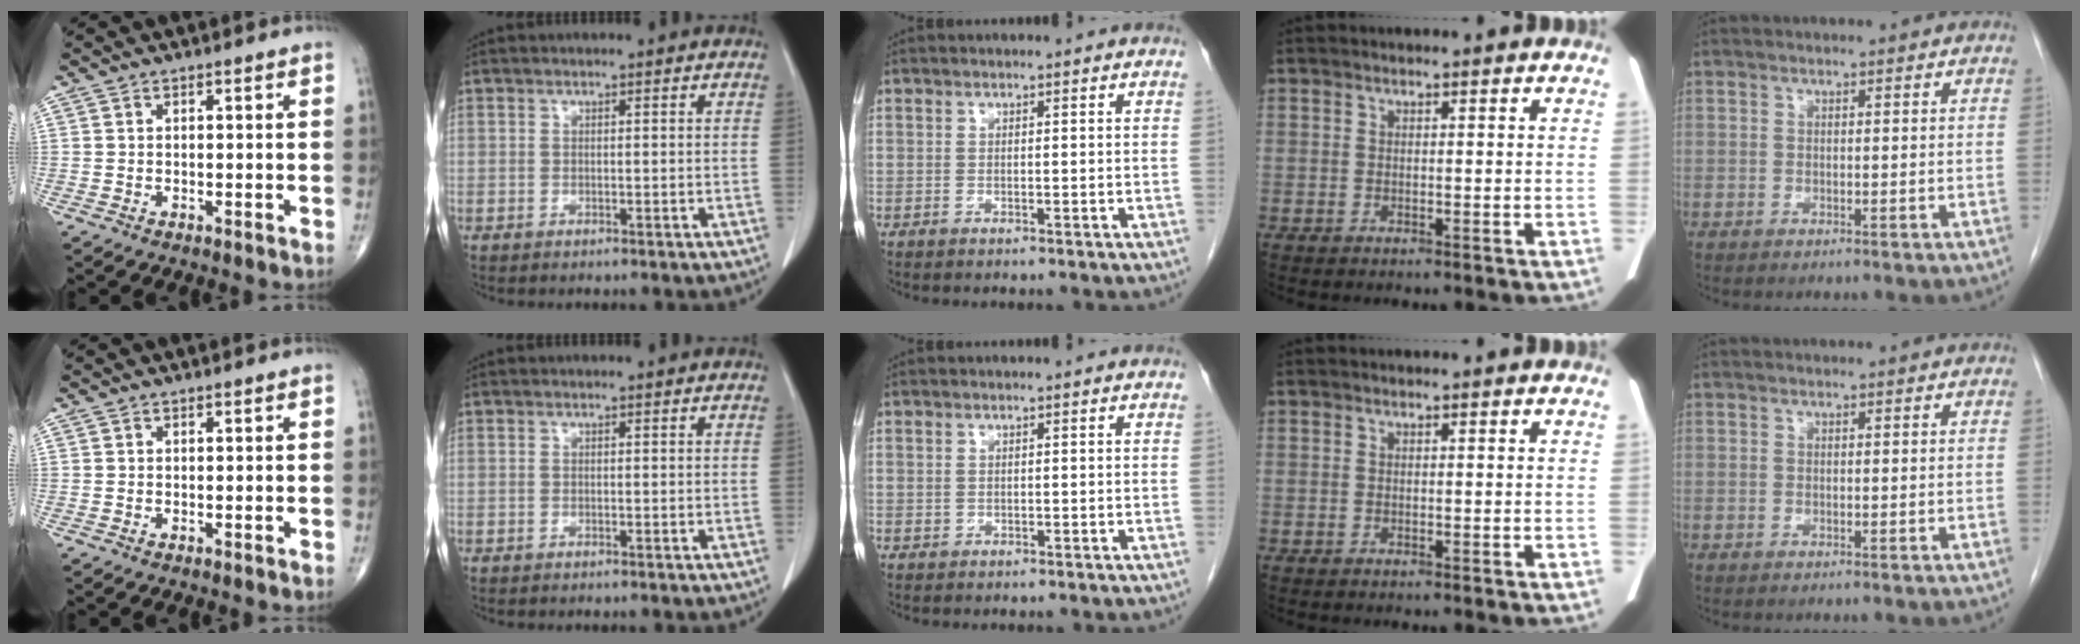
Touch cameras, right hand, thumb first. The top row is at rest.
{"middle": {"total": 0.5, "force": [0.0, 0.5, 0.1], "torque": [-0.001, 0.002, 0.001]}}